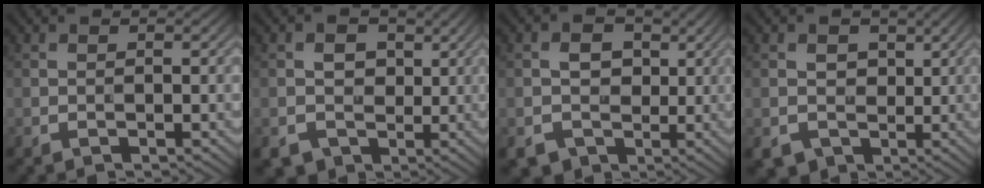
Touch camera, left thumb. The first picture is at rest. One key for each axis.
{"total": 4.6, "fx": -0.2, "fy": 4.3, "fz": 1.5, "tx": -0.030, "ty": -0.003, "tz": -0.009}
{"total": 5.0, "fx": -0.3, "fy": 4.6, "fz": 1.9, "tx": -0.034, "ty": -0.002, "tz": -0.012}
{"total": 3.9, "fx": 0.2, "fy": 3.7, "fz": 1.3, "tx": -0.035, "ty": -0.003, "tz": 0.002}